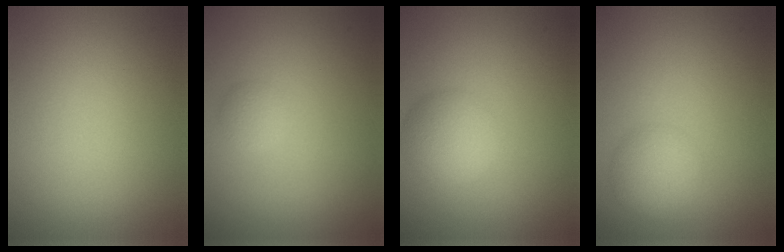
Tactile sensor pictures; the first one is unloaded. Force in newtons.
{"total": 1.1, "press": 1.1, "slide": 0.0}
{"total": 3.4, "press": 3.4, "slide": 0.2}
{"total": 2.9, "press": 2.8, "slide": 0.3}